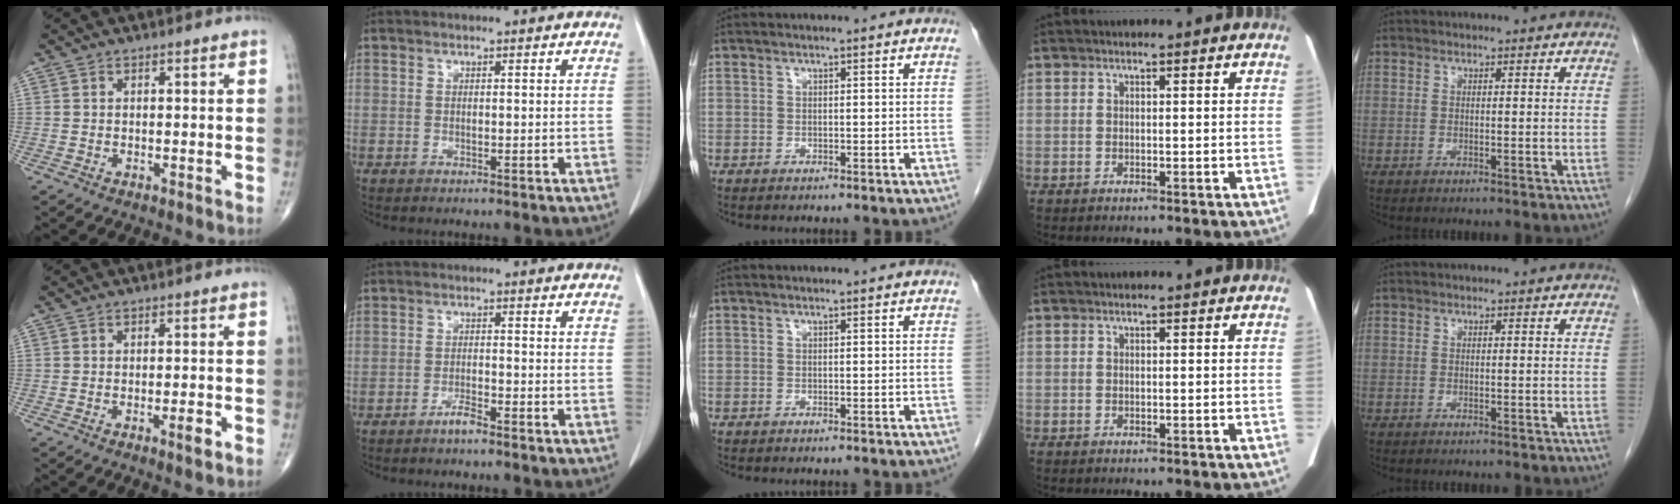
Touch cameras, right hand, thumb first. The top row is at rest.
{"thumb": {"total": 2.3, "force": [-1.0, 0.4, 2.0], "torque": [-0.033, -0.003, -0.018]}, "index": {"total": 2.2, "force": [-1.8, 0.1, 1.2], "torque": [-0.027, -0.001, -0.031]}}